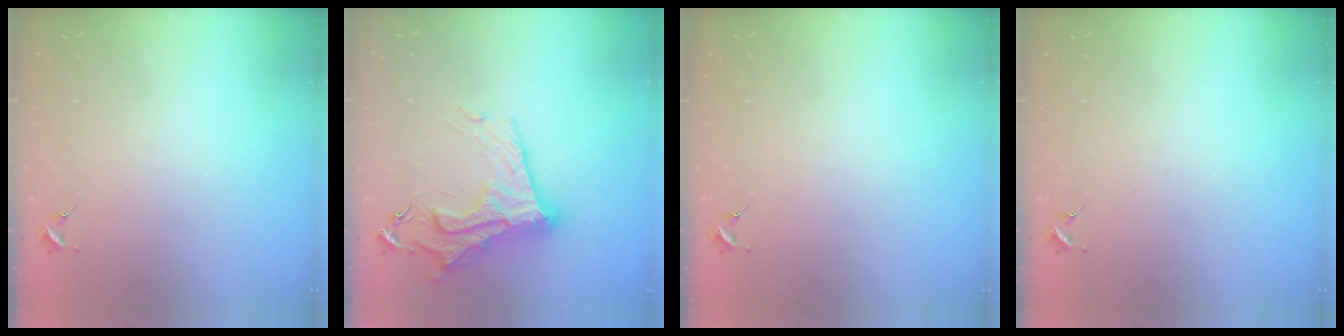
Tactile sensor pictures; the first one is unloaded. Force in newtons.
{"total": 17.3, "press": 17.3, "slide": 1.4}
{"total": 0.0}
{"total": 0.0}